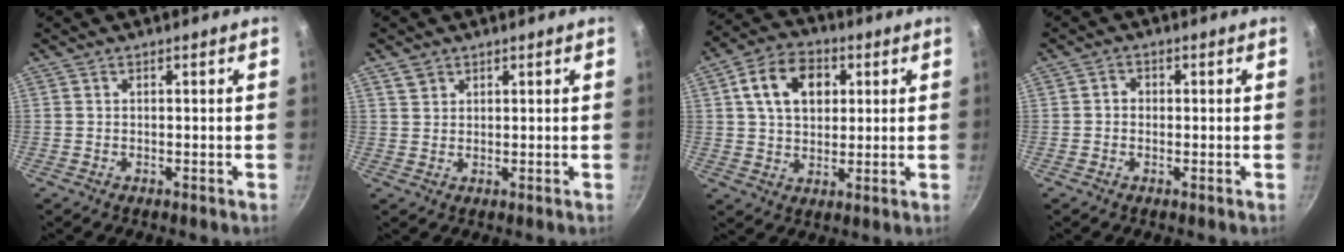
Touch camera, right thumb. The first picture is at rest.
{"total": 2.4, "force": [1.5, 1.8, 0.7], "torque": [-0.003, 0.001, 0.029]}
{"total": 11.9, "force": [3.3, 8.5, 7.6], "torque": [-0.109, 0.007, 0.047]}
{"total": 1.9, "force": [-0.1, 1.7, 0.9], "torque": [-0.010, 0.006, -0.005]}